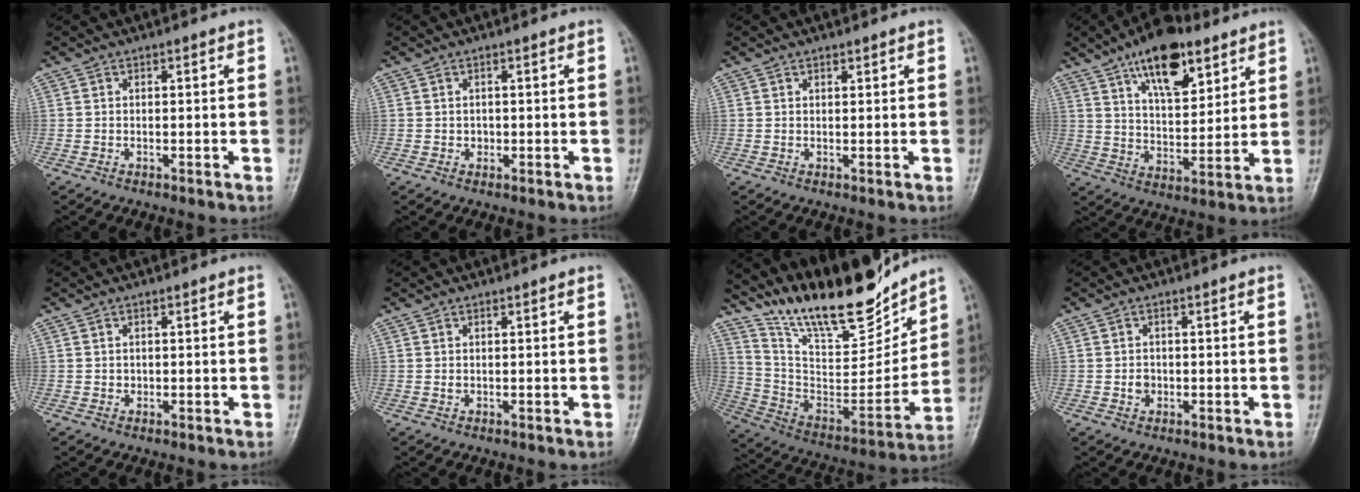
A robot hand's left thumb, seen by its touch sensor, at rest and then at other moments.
{"total": 1.0, "force": [0.0, 0.9, 0.4], "torque": [0.000, 0.002, 0.002]}
{"total": 0.9, "force": [0.7, 0.3, 0.4], "torque": [-0.006, -0.004, 0.011]}
{"total": 15.3, "force": [9.0, 6.8, 10.3], "torque": [-0.130, -0.044, 0.150]}
{"total": 0.5, "force": [0.3, 0.4, 0.2], "torque": [0.005, -0.001, 0.005]}
{"total": 0.7, "force": [0.4, 0.4, 0.4], "torque": [-0.004, -0.002, 0.008]}
{"total": 23.1, "force": [18.9, 6.7, 11.5], "torque": [-0.146, -0.102, 0.331]}
{"total": 1.6, "force": [-0.2, 1.5, 0.7], "torque": [-0.004, 0.004, -0.002]}